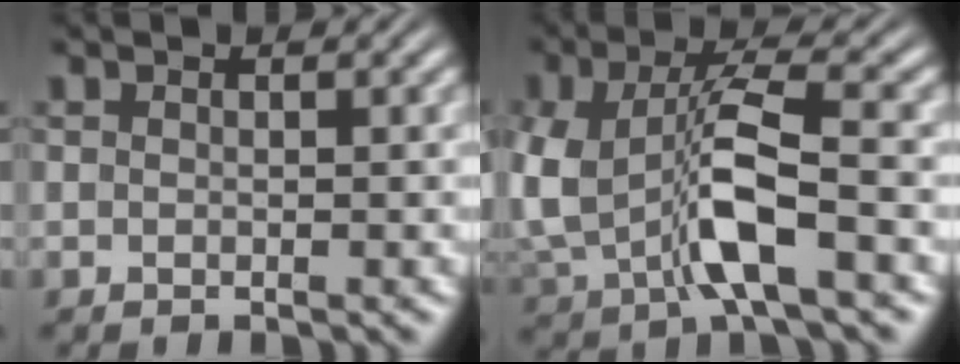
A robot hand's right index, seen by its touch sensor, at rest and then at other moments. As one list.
[{"total": 7.3, "force": [-0.4, 4.1, 5.9], "torque": [-0.128, -0.011, -0.001]}]